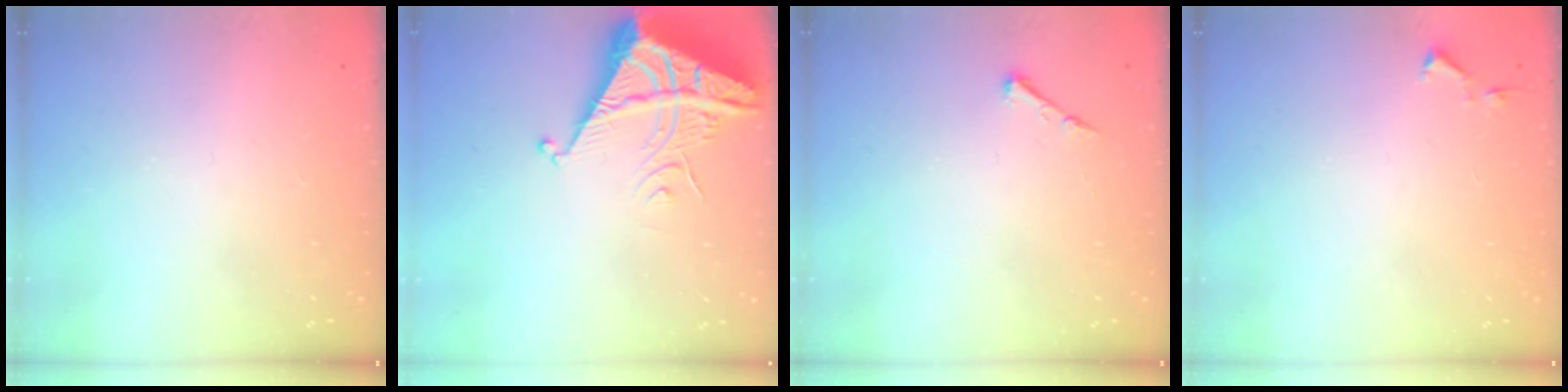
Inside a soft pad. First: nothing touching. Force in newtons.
{"total": 8.3, "press": 8.2, "slide": 1.0}
{"total": 3.7, "press": 3.6, "slide": 0.5}
{"total": 3.1, "press": 3.1, "slide": 0.6}